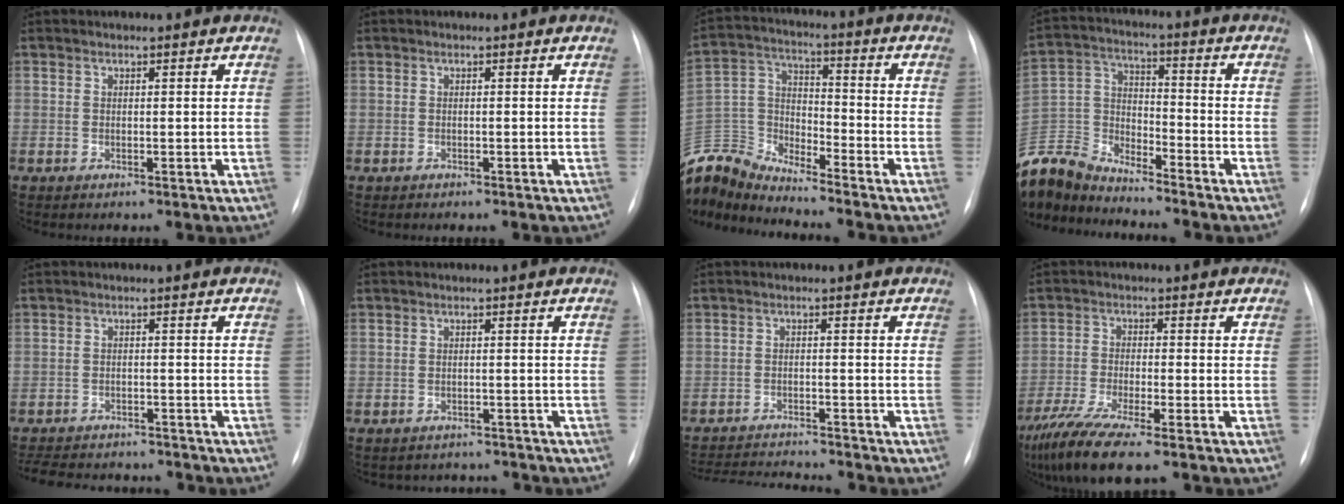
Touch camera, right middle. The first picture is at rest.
{"total": 0.0}
{"total": 13.8, "force": [-13.6, 1.2, 1.9], "torque": [-0.055, 0.041, -0.270]}
{"total": 13.3, "force": [-13.0, 1.5, 1.9], "torque": [-0.049, 0.024, -0.258]}
{"total": 13.4, "force": [-12.0, 4.2, 4.3], "torque": [-0.092, 0.003, -0.157]}
{"total": 5.2, "force": [-4.9, 1.9, -0.3], "torque": [0.005, 0.014, -0.056]}
{"total": 9.4, "force": [-9.2, -0.3, 2.1], "torque": [-0.037, -0.003, -0.148]}
{"total": 10.9, "force": [-8.3, 0.7, 7.0], "torque": [-0.133, -0.028, -0.145]}